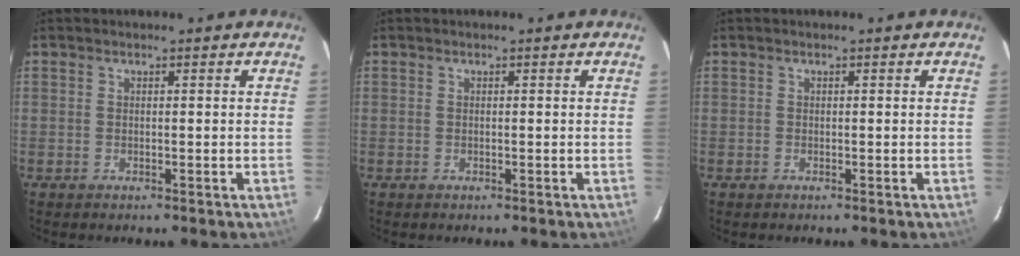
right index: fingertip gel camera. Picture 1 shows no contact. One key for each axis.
{"total": 0.0}
{"total": 0.0}